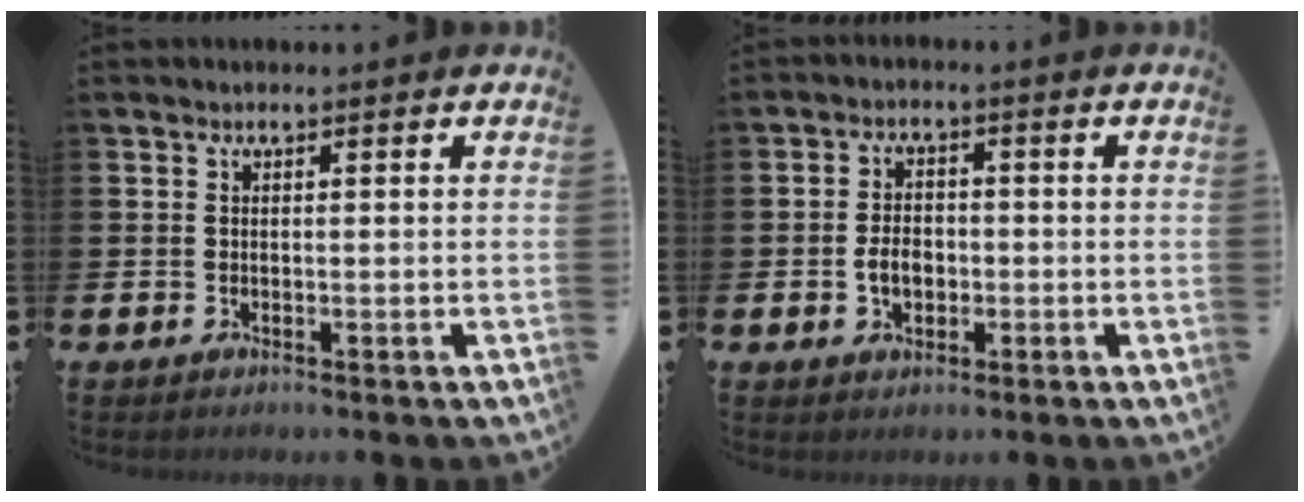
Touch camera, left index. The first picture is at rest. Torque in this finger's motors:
{"motor_torque": [0.34, -0.02, 0.13, 0.04]}